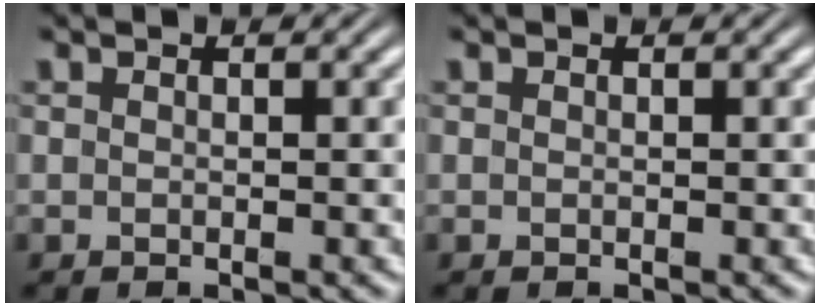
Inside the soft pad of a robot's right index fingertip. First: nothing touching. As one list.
[{"total": 0.0}]